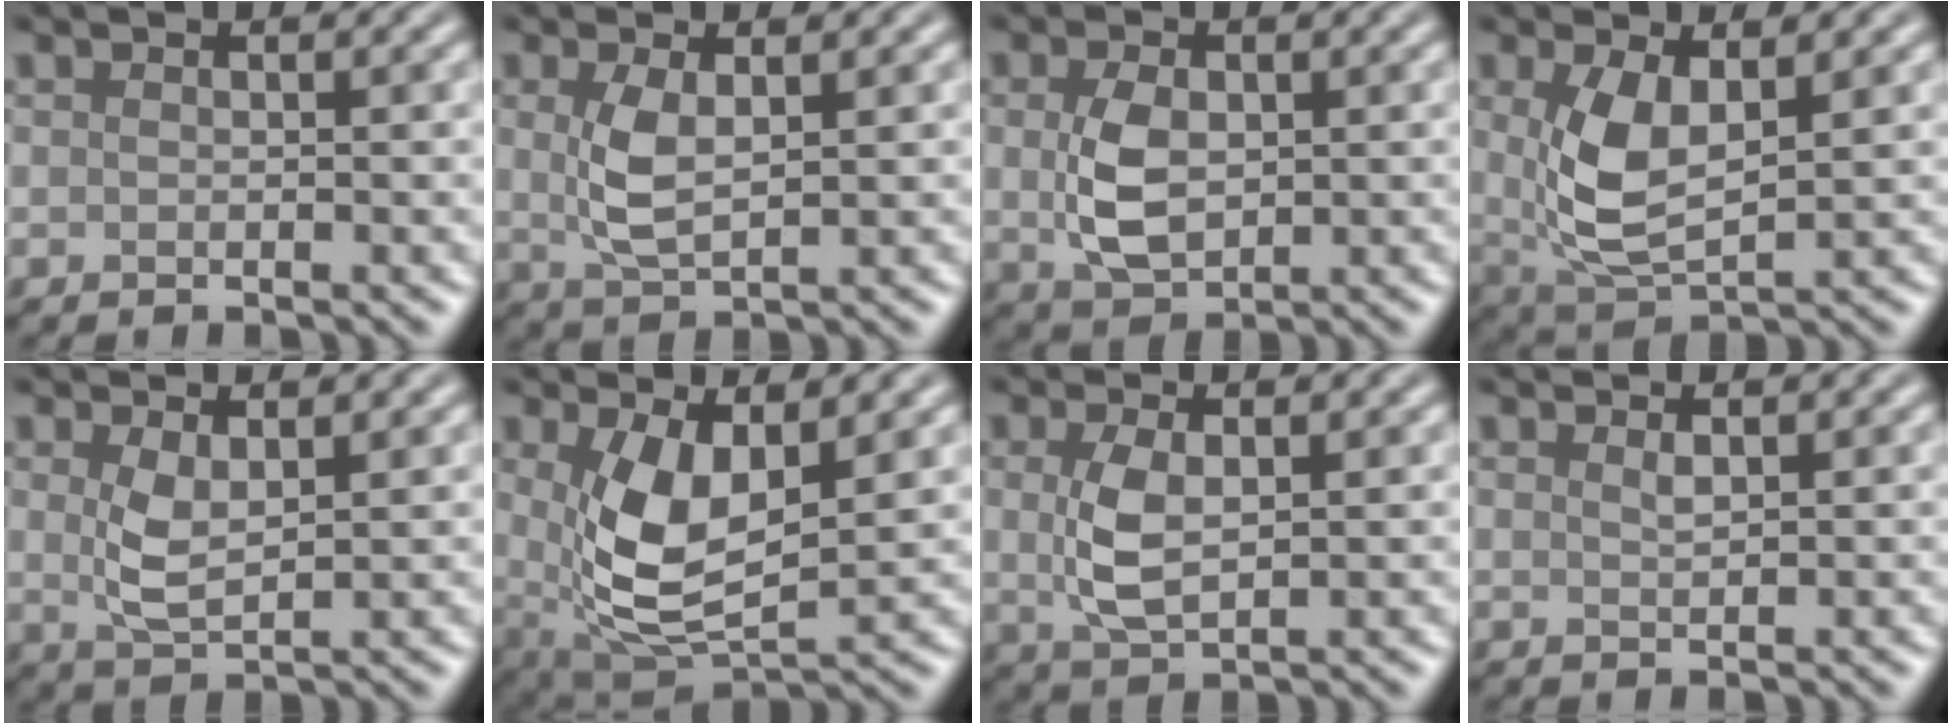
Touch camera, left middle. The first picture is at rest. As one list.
[{"total": 3.3, "force": [0.7, 1.4, 2.8], "torque": [-0.068, -0.003, 0.018]}, {"total": 4.5, "force": [0.2, 3.0, 3.4], "torque": [-0.080, 0.000, 0.009]}, {"total": 5.4, "force": [1.1, 2.6, 4.6], "torque": [-0.108, -0.007, 0.030]}, {"total": 2.8, "force": [0.9, 1.2, 2.4], "torque": [-0.057, -0.004, 0.022]}, {"total": 7.3, "force": [1.3, 3.5, 6.3], "torque": [-0.138, -0.016, 0.028]}, {"total": 3.6, "force": [0.5, 1.8, 3.1], "torque": [-0.074, -0.001, 0.012]}, {"total": 0.7, "force": [0.5, 0.1, 0.4], "torque": [-0.008, -0.002, 0.010]}]